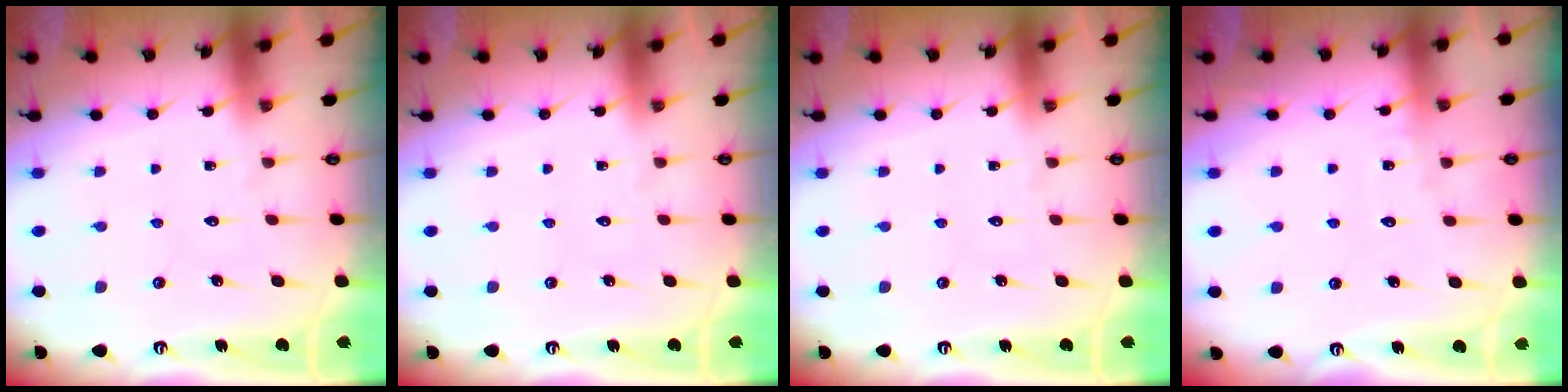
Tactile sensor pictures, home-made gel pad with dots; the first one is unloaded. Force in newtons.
{"total": 0.0}
{"total": 0.0}
{"total": 3.2, "press": 3.2, "slide": 0.4}